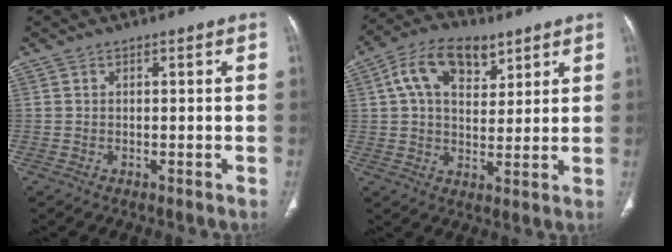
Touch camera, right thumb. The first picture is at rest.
{"total": 12.4, "force": [5.7, 7.4, 8.2], "torque": [-0.118, -0.005, 0.095]}